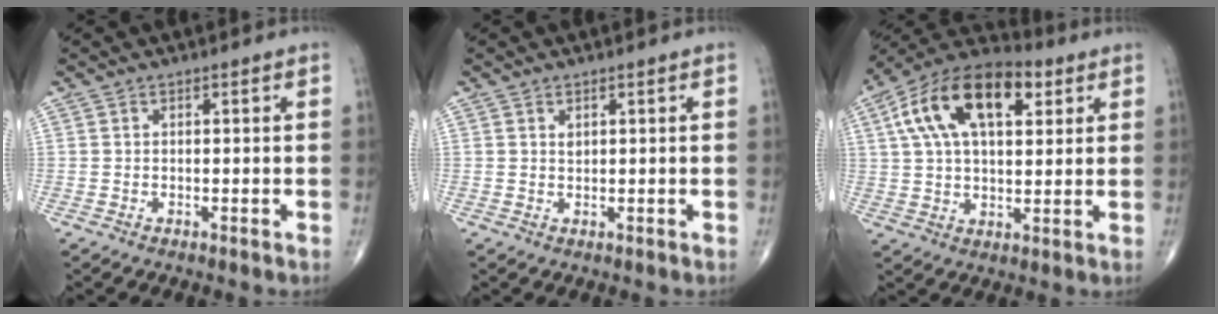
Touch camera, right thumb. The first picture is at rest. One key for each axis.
{"total": 0.9, "fx": 0.5, "fy": 0.5, "fz": 0.5, "tx": -0.006, "ty": -0.002, "tz": 0.010}
{"total": 18.8, "fx": 6.7, "fy": 9.7, "fz": 14.7, "tx": -0.245, "ty": 0.015, "tz": 0.106}